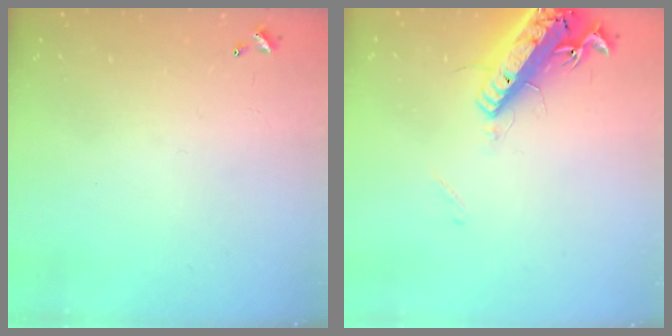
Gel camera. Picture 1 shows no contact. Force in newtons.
{"total": 18.1, "press": 17.7, "slide": 3.9}